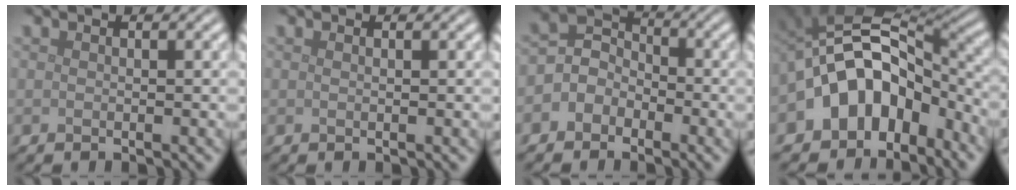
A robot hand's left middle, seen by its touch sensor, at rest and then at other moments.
{"total": 0.6, "force": [0.2, 0.2, 0.5], "torque": [-0.007, 0.001, -0.002]}
{"total": 3.1, "force": [-1.3, 2.5, 1.3], "torque": [-0.012, 0.011, -0.036]}
{"total": 9.7, "force": [-4.2, 6.9, 5.5], "torque": [-0.073, 0.008, -0.090]}